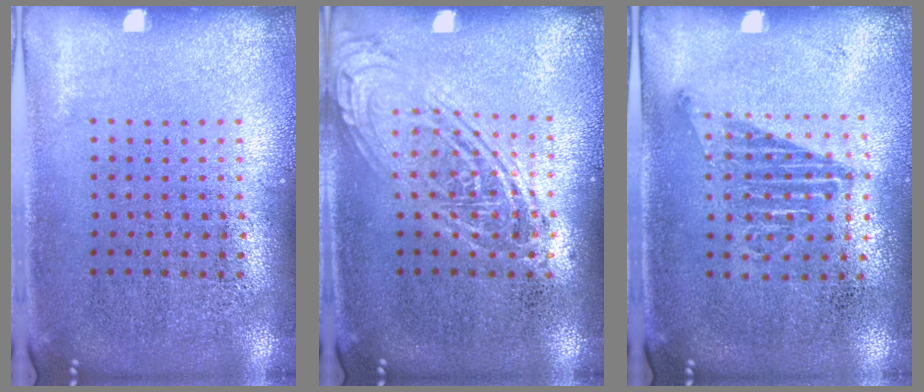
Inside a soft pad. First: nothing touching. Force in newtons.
{"total": 2.4, "press": 2.4, "slide": 0.3}
{"total": 1.1, "press": 1.0, "slide": 0.6}